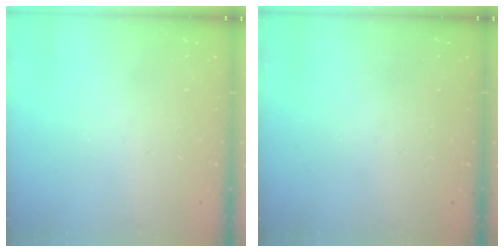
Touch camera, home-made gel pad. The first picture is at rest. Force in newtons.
{"total": 0.0}